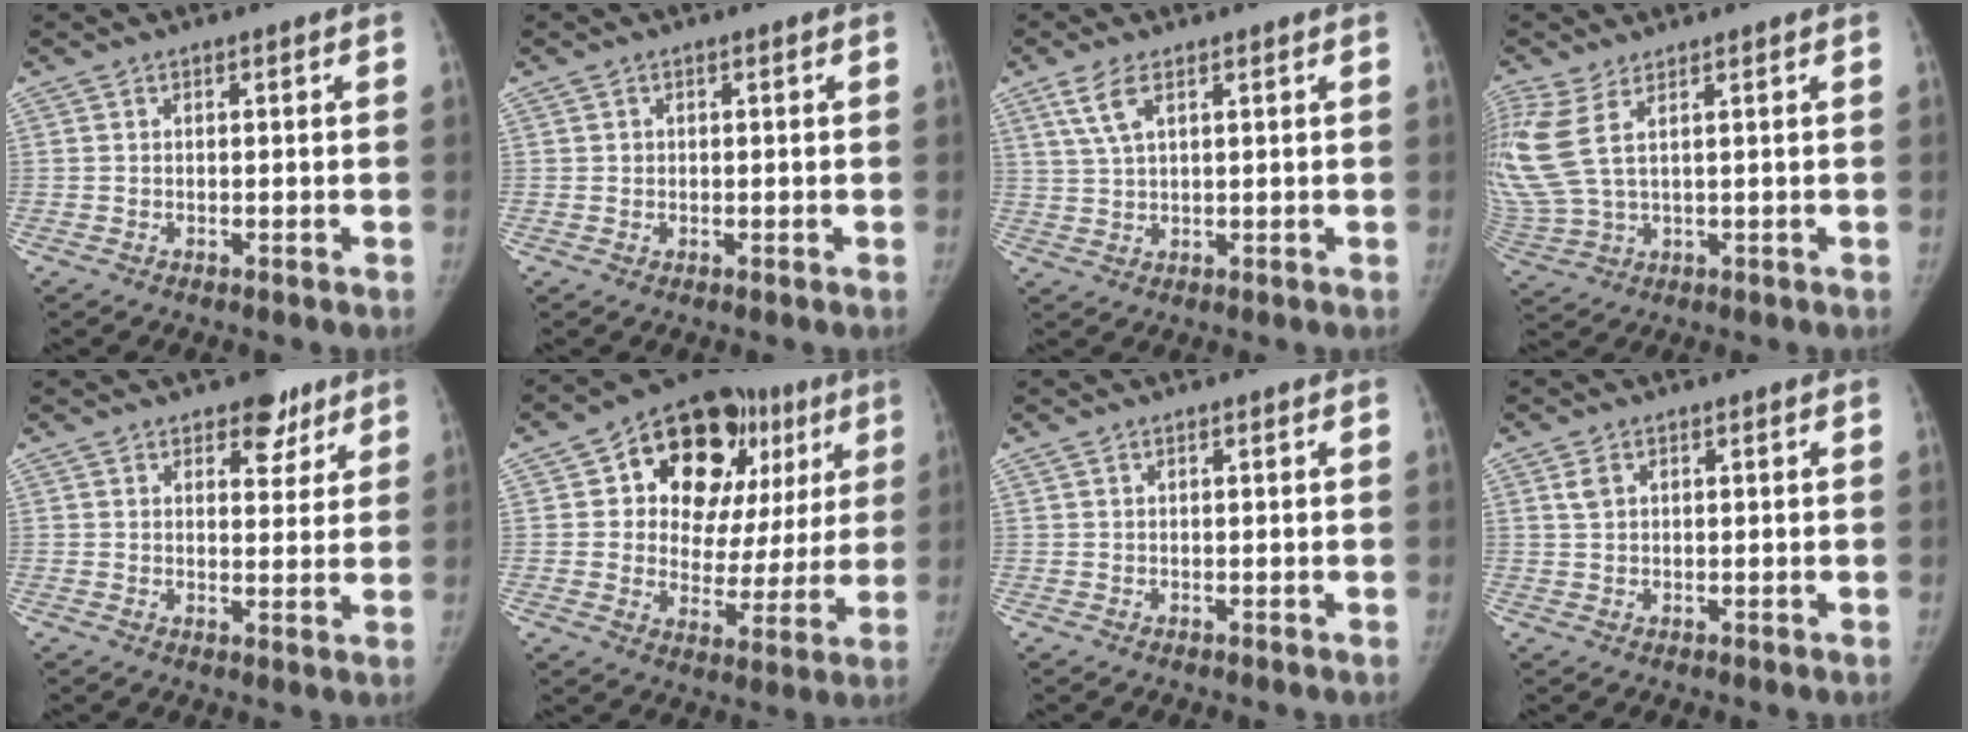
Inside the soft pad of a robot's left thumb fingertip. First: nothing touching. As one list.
[{"total": 0.8, "force": [-0.1, 0.8, 0.0], "torque": [0.009, 0.000, -0.001]}, {"total": 5.1, "force": [2.6, 2.0, 3.9], "torque": [-0.087, 0.000, 0.057]}, {"total": 11.1, "force": [3.9, 4.8, 9.2], "torque": [-0.259, -0.005, 0.092]}, {"total": 6.3, "force": [4.2, 3.6, 3.0], "torque": [-0.004, -0.021, 0.056]}, {"total": 23.6, "force": [9.1, 15.2, 15.6], "torque": [-0.154, 0.013, 0.131]}, {"total": 0.0}, {"total": 1.6, "force": [0.6, 1.0, 1.1], "torque": [-0.021, 0.004, 0.014]}]